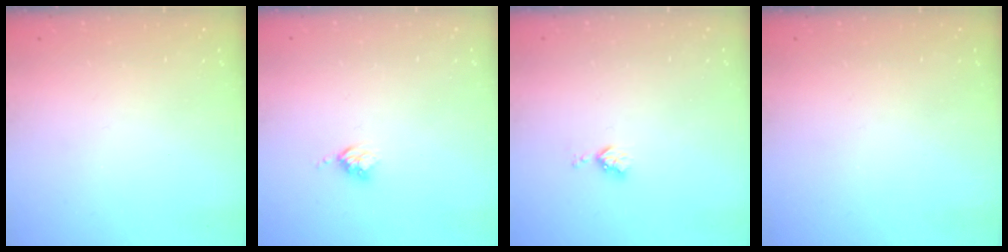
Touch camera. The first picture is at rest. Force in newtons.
{"total": 3.4, "press": 3.4, "slide": 0.4}
{"total": 4.3, "press": 4.3, "slide": 0.6}
{"total": 0.0}